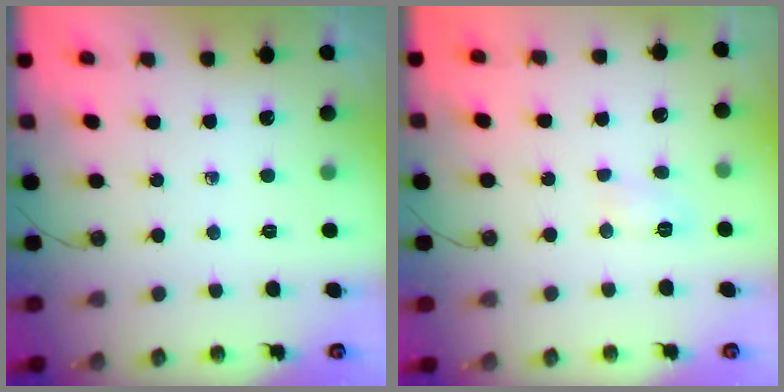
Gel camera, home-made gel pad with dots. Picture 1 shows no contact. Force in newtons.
{"total": 5.2, "press": 5.2, "slide": 0.6}